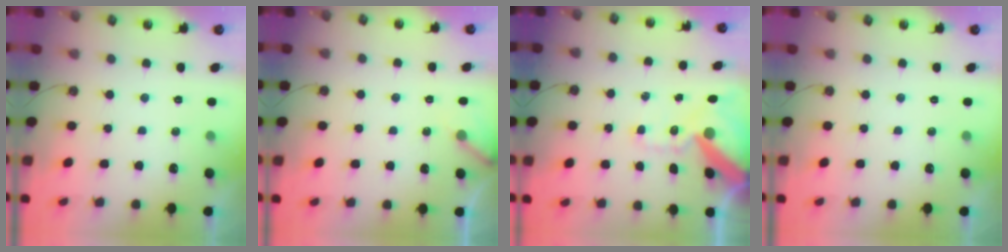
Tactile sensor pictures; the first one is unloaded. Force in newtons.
{"total": 4.0, "press": 4.0, "slide": 0.2}
{"total": 15.2, "press": 15.1, "slide": 2.1}
{"total": 0.0}